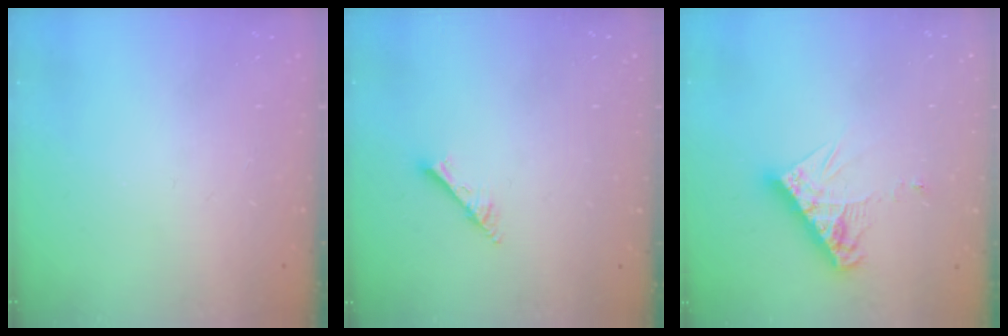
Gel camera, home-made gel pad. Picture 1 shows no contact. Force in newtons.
{"total": 2.5, "press": 2.5, "slide": 0.2}
{"total": 10.5, "press": 10.4, "slide": 0.9}